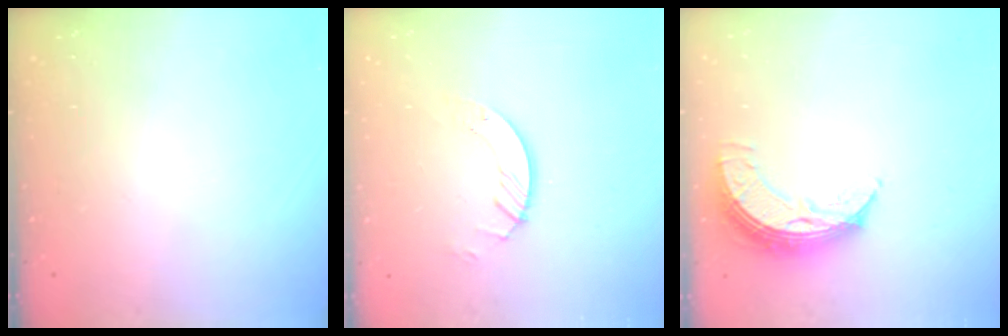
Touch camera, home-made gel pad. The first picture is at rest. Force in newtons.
{"total": 4.0, "press": 4.0, "slide": 0.3}
{"total": 9.0, "press": 9.0, "slide": 0.9}